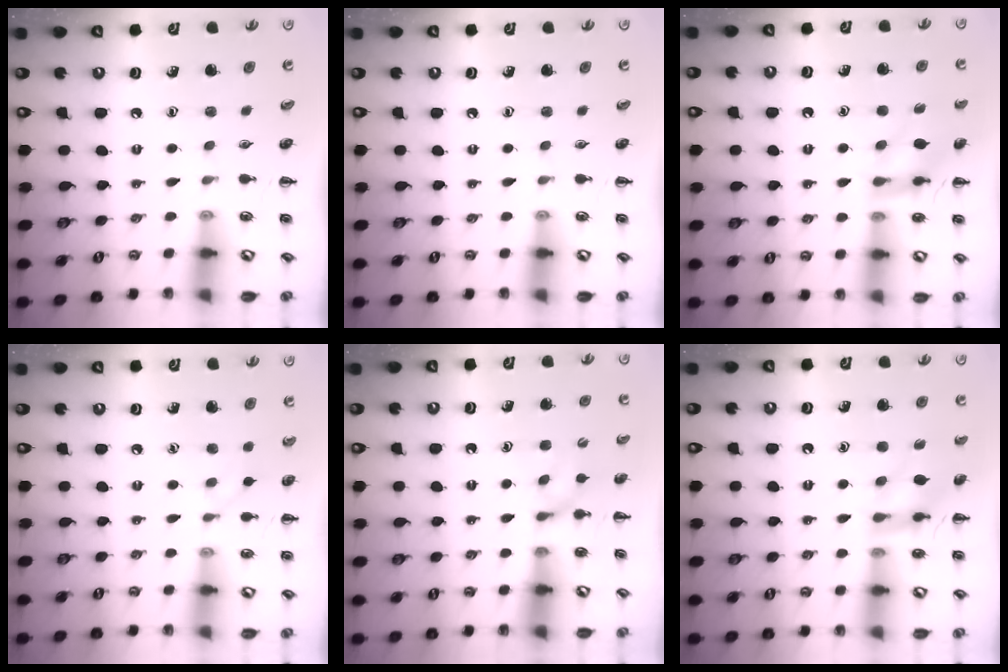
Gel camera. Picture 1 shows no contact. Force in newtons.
{"total": 0.0}
{"total": 13.3, "press": 13.2, "slide": 1.2}
{"total": 4.4, "press": 4.1, "slide": 1.7}
{"total": 5.1, "press": 4.8, "slide": 1.7}
{"total": 13.3, "press": 13.2, "slide": 1.2}